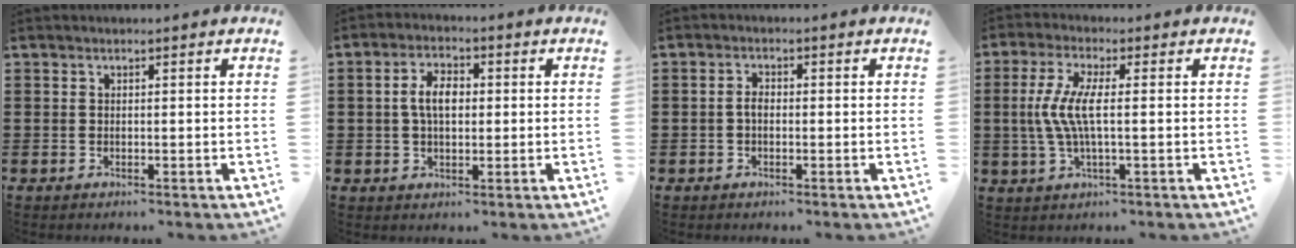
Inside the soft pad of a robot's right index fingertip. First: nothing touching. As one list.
[{"total": 5.0, "force": [0.4, 2.8, 4.2], "torque": [-0.092, 0.009, 0.001]}, {"total": 1.8, "force": [-0.4, 1.0, 1.4], "torque": [-0.035, -0.001, -0.010]}, {"total": 6.5, "force": [-0.3, 1.3, 6.4], "torque": [-0.152, -0.014, -0.019]}]